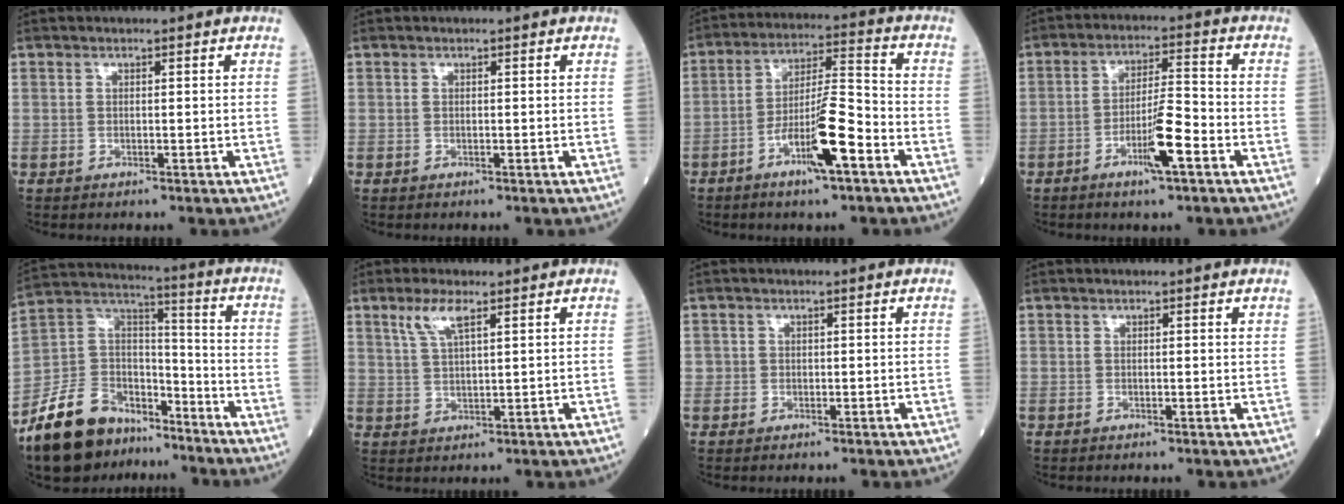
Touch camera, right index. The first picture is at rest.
{"total": 0.0}
{"total": 10.5, "force": [-4.9, 1.1, 9.2], "torque": [-0.168, 0.003, -0.083]}
{"total": 7.3, "force": [-3.3, 0.5, 6.5], "torque": [-0.119, 0.000, -0.055]}
{"total": 16.3, "force": [-12.0, 8.8, 6.6], "torque": [-0.136, 0.047, -0.211]}
{"total": 4.4, "force": [2.7, 0.7, 3.4], "torque": [-0.078, 0.006, 0.062]}
{"total": 0.7, "force": [0.1, 0.7, 0.0], "torque": [0.007, 0.007, 0.002]}
{"total": 0.8, "force": [0.7, -0.1, 0.3], "torque": [-0.010, -0.003, 0.004]}